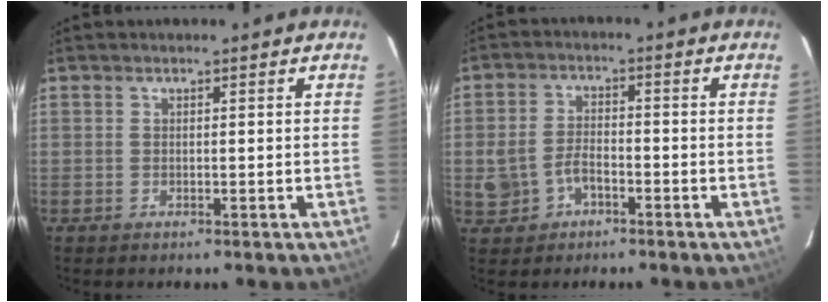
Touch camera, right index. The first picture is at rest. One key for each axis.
{"total": 6.1, "fx": -2.4, "fy": 4.3, "fz": 3.5, "tx": -0.086, "ty": 0.012, "tz": -0.035}